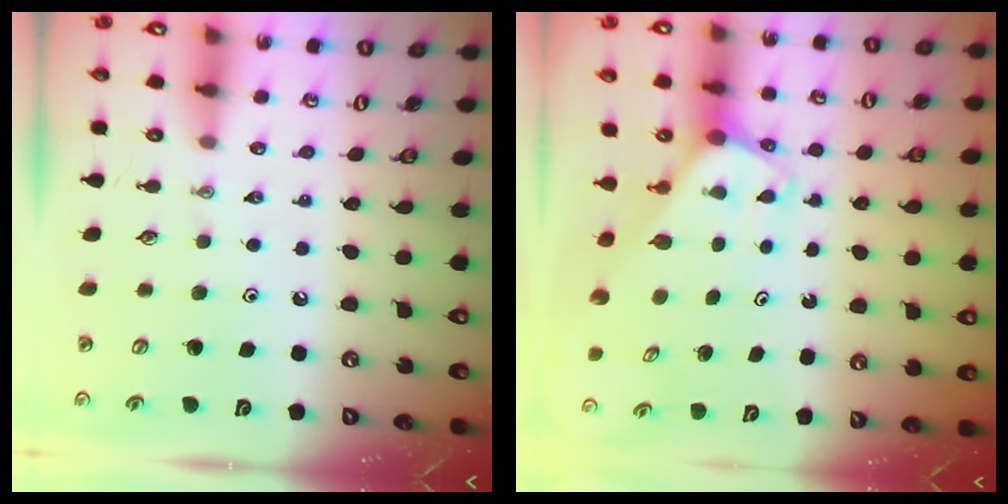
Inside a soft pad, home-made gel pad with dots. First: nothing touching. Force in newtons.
{"total": 2.0, "press": 2.0, "slide": 0.2}